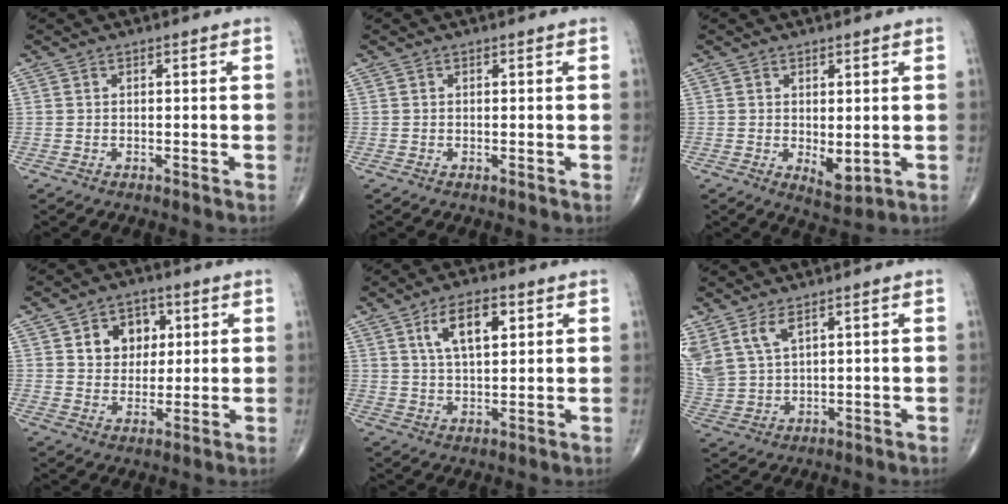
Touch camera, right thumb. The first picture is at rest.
{"total": 0.0}
{"total": 4.1, "force": [-0.2, 1.9, 3.7], "torque": [-0.046, -0.014, 0.006]}
{"total": 8.3, "force": [2.6, 6.6, 4.3], "torque": [-0.024, -0.007, 0.041]}
{"total": 9.0, "force": [3.7, 4.0, 7.1], "torque": [-0.109, -0.010, 0.067]}
{"total": 9.2, "force": [5.1, 4.6, 6.0], "torque": [-0.136, -0.013, 0.119]}